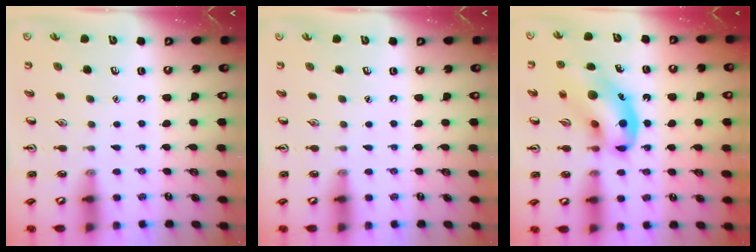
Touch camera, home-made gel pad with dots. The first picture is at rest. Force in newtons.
{"total": 0.0}
{"total": 14.1, "press": 13.5, "slide": 4.0}